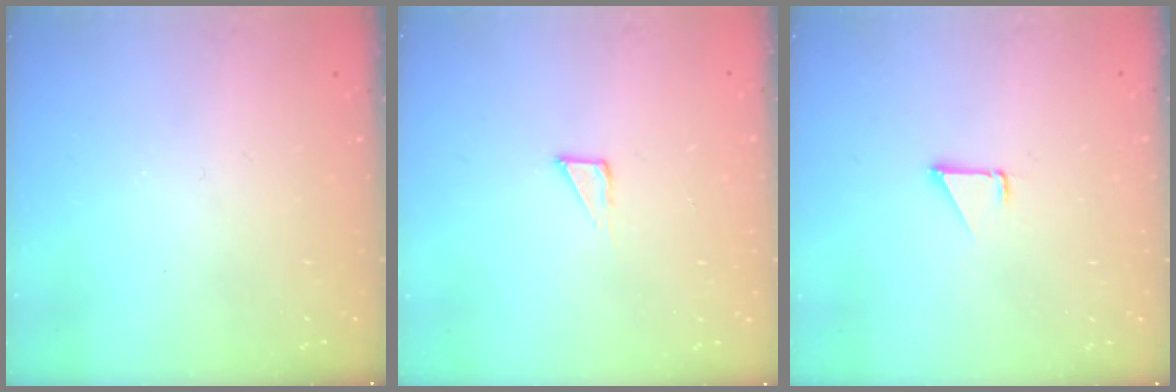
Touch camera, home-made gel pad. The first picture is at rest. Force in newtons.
{"total": 2.1, "press": 2.1, "slide": 0.1}
{"total": 1.5, "press": 1.5, "slide": 0.1}